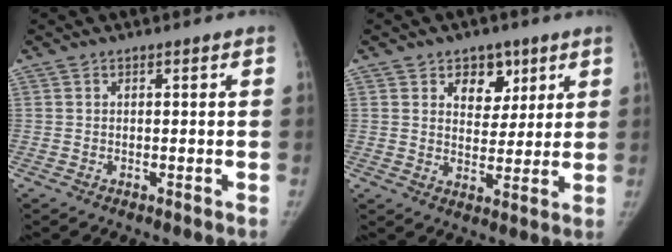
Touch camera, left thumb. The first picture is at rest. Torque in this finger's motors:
{"motor_torque": [0.20, 0.20, 0.09, 0.12, 0.01]}